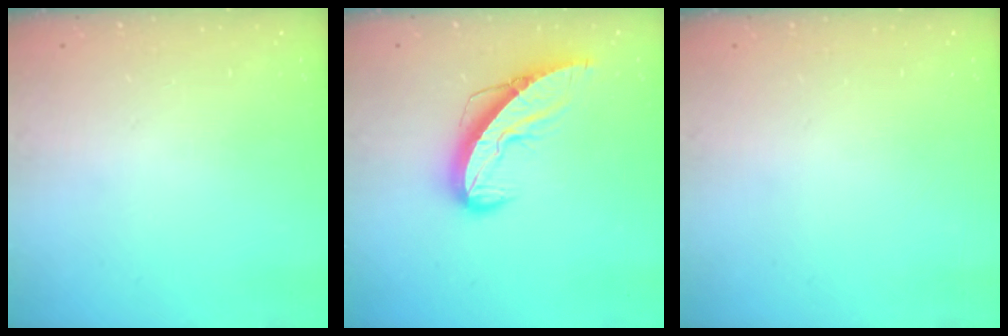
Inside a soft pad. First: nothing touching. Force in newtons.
{"total": 10.9, "press": 10.8, "slide": 0.9}
{"total": 0.0}